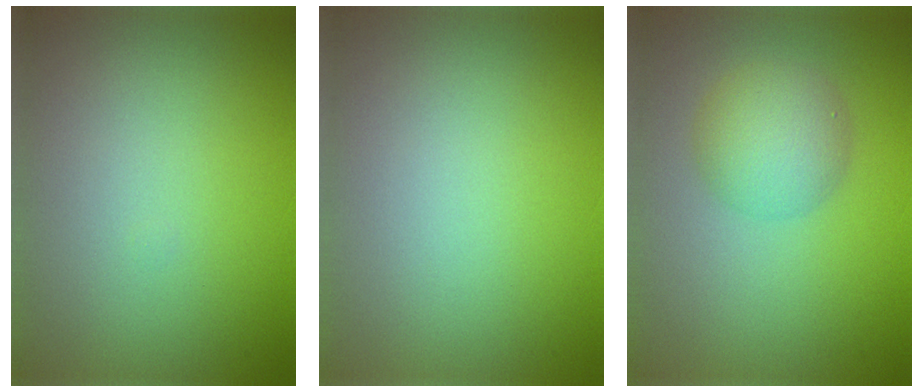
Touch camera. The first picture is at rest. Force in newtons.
{"total": 0.0}
{"total": 3.8, "press": 3.8, "slide": 0.1}